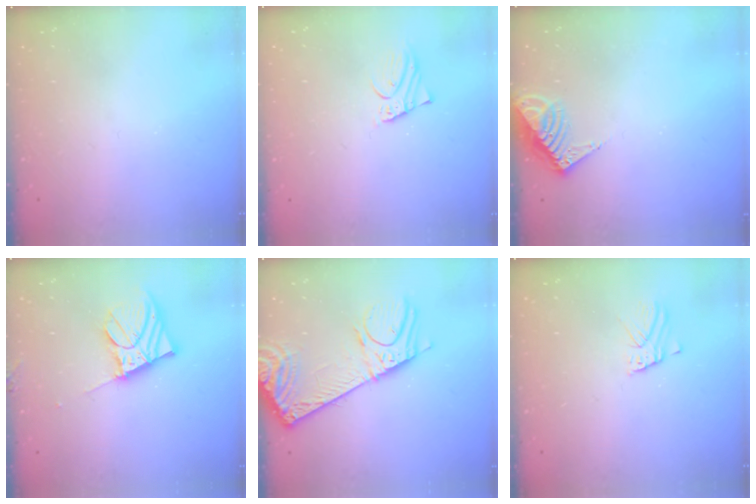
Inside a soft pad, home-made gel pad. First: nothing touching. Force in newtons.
{"total": 2.6, "press": 2.6, "slide": 0.0}
{"total": 8.8, "press": 8.8, "slide": 0.3}
{"total": 12.6, "press": 12.4, "slide": 2.0}
{"total": 14.0, "press": 13.6, "slide": 3.2}
{"total": 2.4, "press": 2.4, "slide": 0.2}